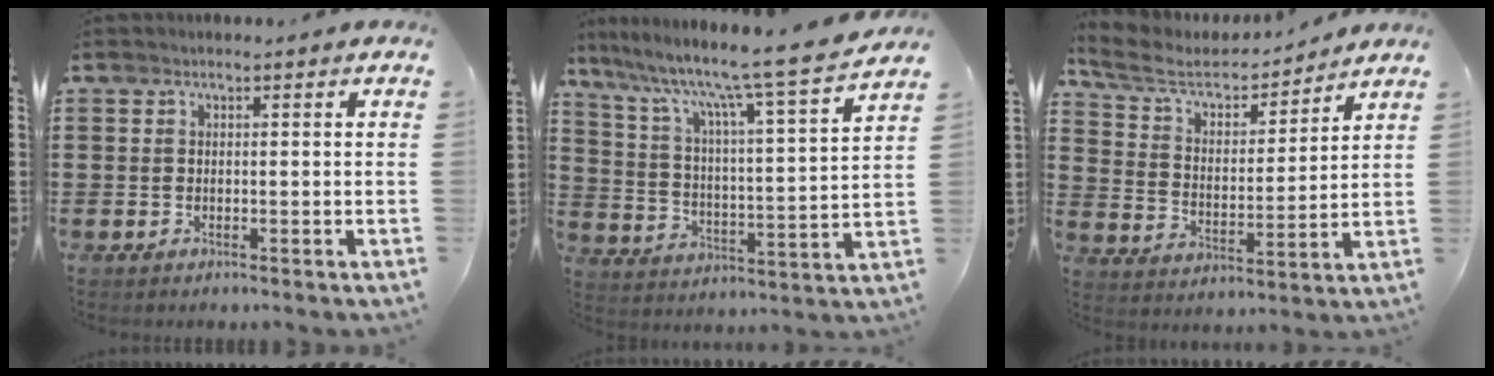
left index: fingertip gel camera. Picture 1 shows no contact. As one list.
[{"total": 9.8, "force": [8.3, -0.9, 5.2], "torque": [-0.125, -0.070, 0.126]}, {"total": 5.7, "force": [4.7, 2.3, 2.4], "torque": [-0.071, -0.026, 0.076]}]